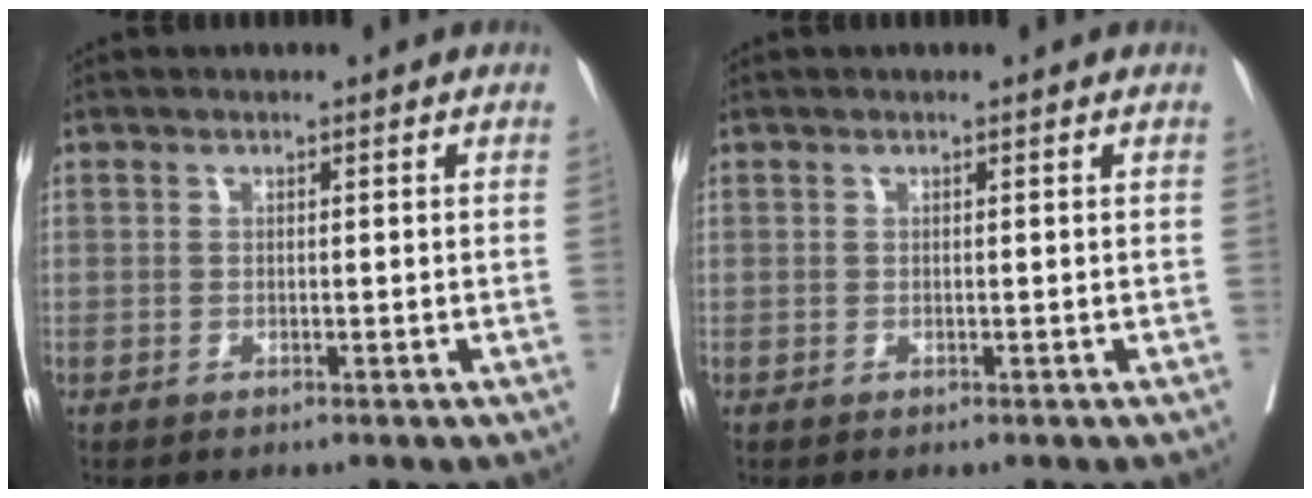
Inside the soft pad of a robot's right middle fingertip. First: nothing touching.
{"total": 0.0}